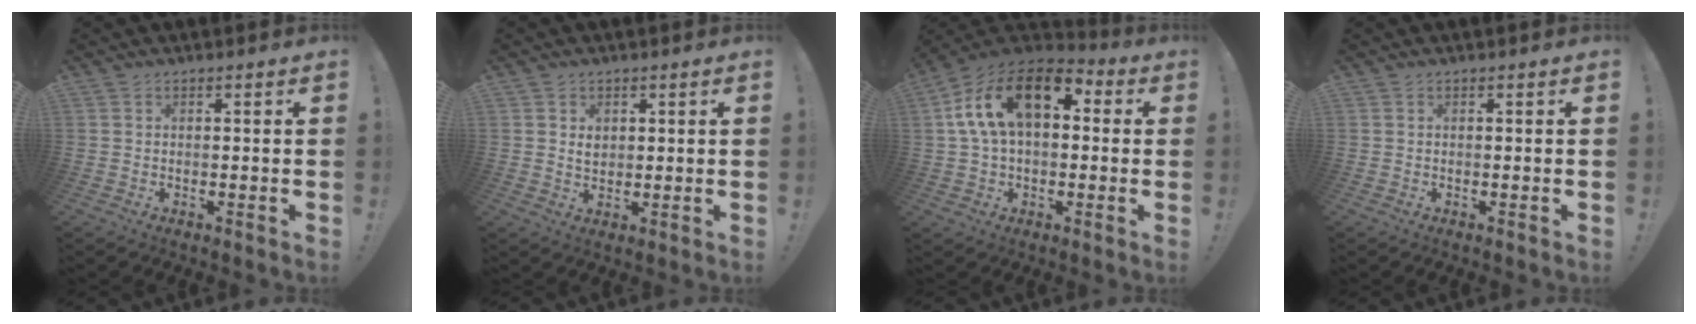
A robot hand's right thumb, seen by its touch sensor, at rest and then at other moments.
{"total": 2.8, "force": [1.0, 2.4, 1.2], "torque": [-0.009, -0.005, 0.014]}
{"total": 18.7, "force": [6.1, 10.4, 14.3], "torque": [-0.252, -0.007, 0.107]}
{"total": 0.0}